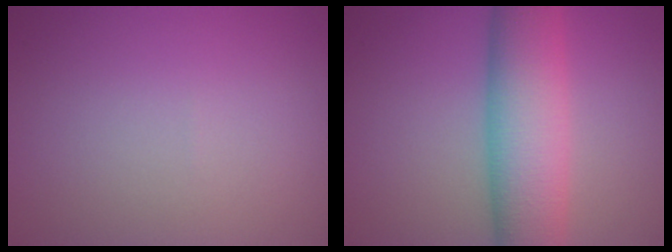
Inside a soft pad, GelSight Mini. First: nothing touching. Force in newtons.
{"total": 8.7, "press": 8.7, "slide": 0.6}